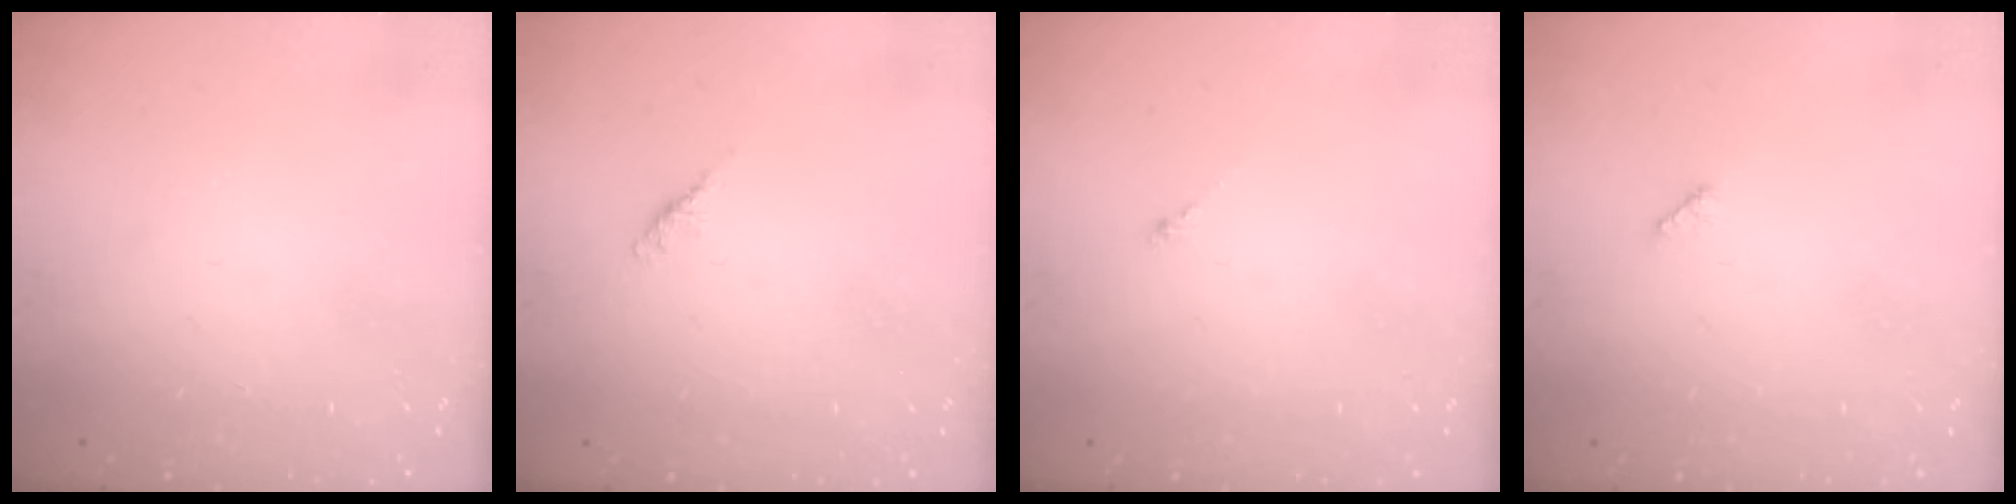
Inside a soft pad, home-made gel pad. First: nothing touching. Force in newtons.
{"total": 1.8, "press": 1.7, "slide": 0.6}
{"total": 0.0}
{"total": 2.9, "press": 2.9, "slide": 0.4}